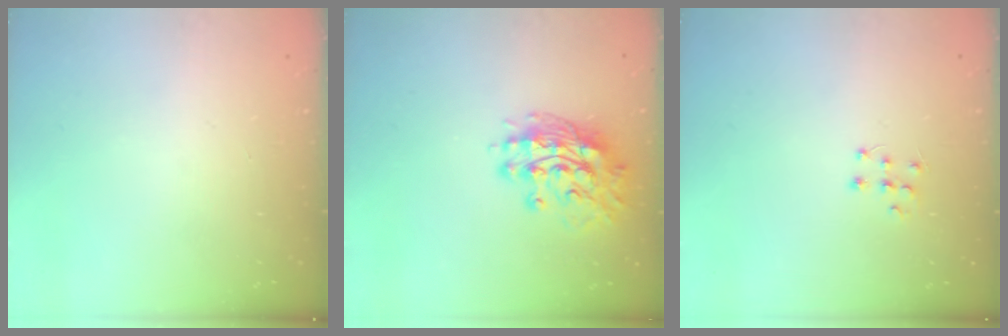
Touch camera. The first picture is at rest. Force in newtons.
{"total": 13.6, "press": 13.5, "slide": 1.1}
{"total": 6.2, "press": 6.2, "slide": 0.4}